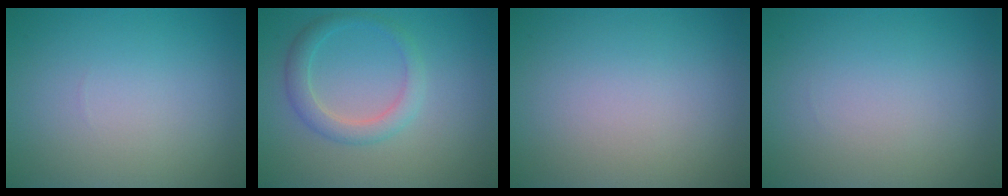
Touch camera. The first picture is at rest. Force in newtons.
{"total": 2.5, "press": 2.5, "slide": 0.1}
{"total": 0.0}
{"total": 0.0}